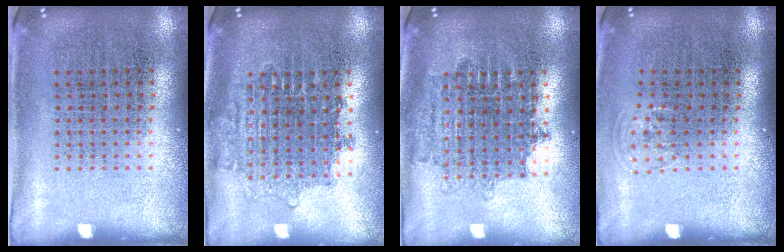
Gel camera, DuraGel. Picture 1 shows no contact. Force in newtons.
{"total": 1.6, "press": 1.3, "slide": 0.9}
{"total": 1.8, "press": 1.5, "slide": 1.0}
{"total": 0.7, "press": 0.5, "slide": 0.4}